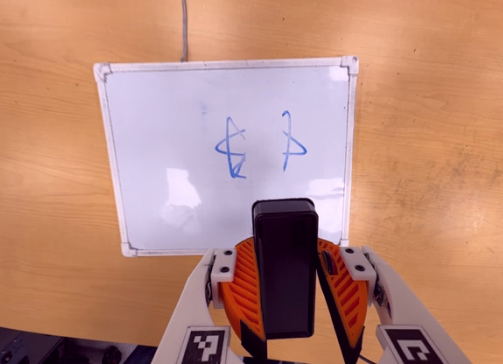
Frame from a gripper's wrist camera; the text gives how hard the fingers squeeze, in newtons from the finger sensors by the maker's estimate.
{"total": 6.3, "left": 6.8, "right": 5.9}